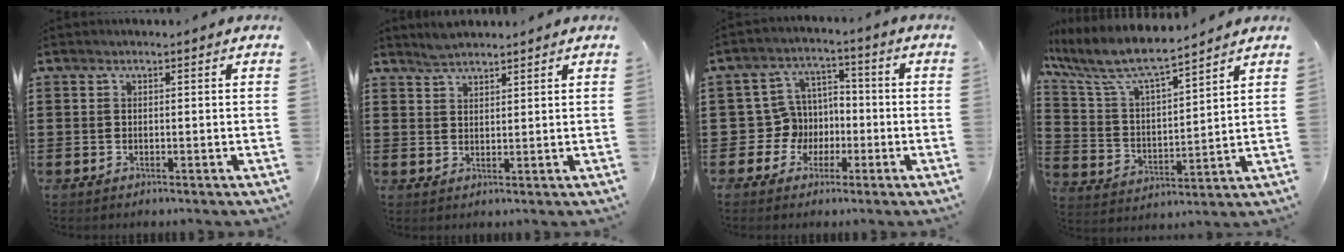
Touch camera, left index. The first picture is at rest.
{"total": 2.3, "force": [2.3, 0.4, 0.2], "torque": [-0.011, 0.003, 0.045]}
{"total": 6.3, "force": [-1.2, 6.1, 1.1], "torque": [-0.060, 0.003, -0.026]}
{"total": 8.0, "force": [6.9, 1.2, 3.8], "torque": [-0.105, -0.037, 0.115]}